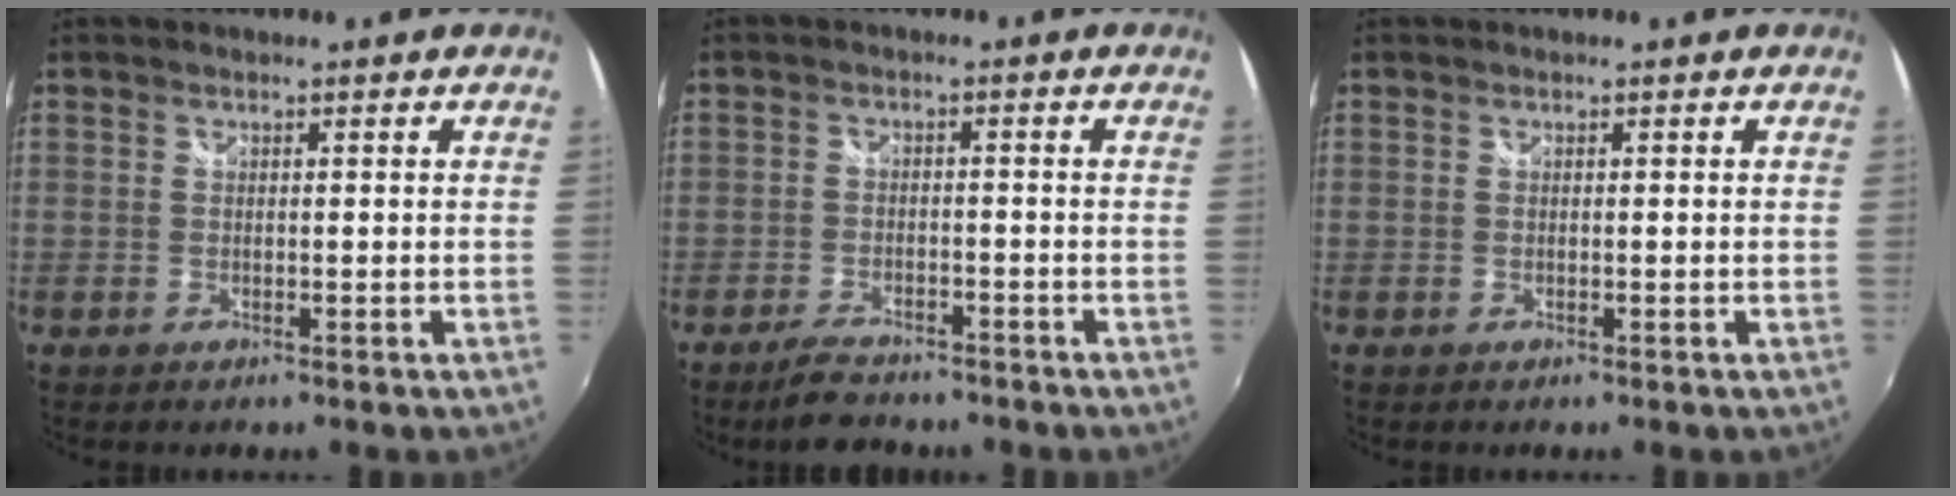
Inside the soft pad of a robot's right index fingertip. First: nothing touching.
{"total": 5.5, "force": [-4.7, 1.9, 2.1], "torque": [-0.060, 0.002, -0.079]}
{"total": 0.0}